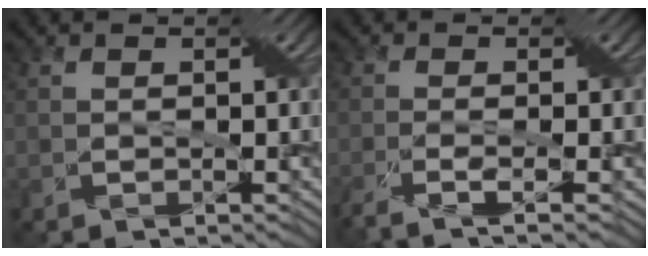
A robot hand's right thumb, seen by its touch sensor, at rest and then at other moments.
{"total": 5.4, "force": [-3.3, 0.7, 4.2], "torque": [-0.093, -0.011, -0.062]}